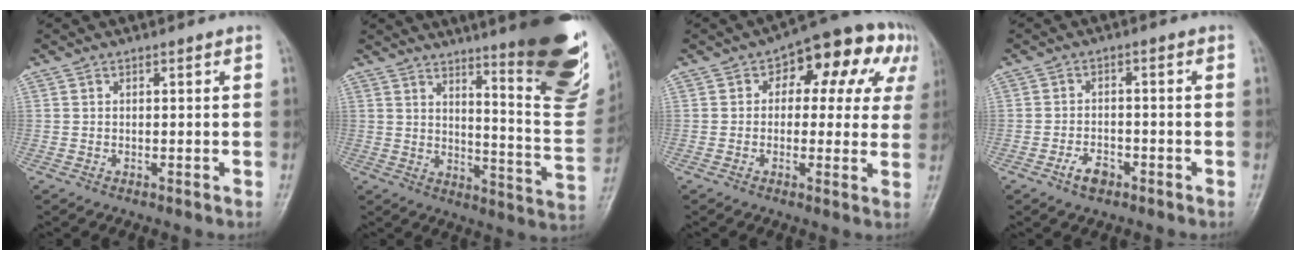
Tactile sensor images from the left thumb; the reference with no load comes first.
{"total": 23.8, "force": [14.5, 4.2, 18.3], "torque": [-0.213, -0.090, 0.192]}
{"total": 13.6, "force": [4.4, 8.3, 9.8], "torque": [-0.053, 0.028, 0.045]}
{"total": 3.5, "force": [-2.3, 1.9, 1.8], "torque": [-0.030, 0.015, -0.039]}